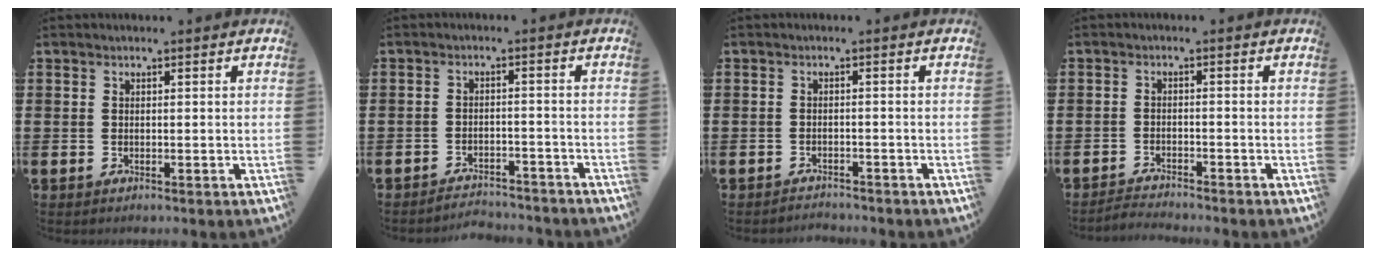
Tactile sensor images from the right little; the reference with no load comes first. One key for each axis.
{"total": 2.6, "fx": -2.6, "fy": 0.1, "fz": -0.2, "tx": -0.005, "ty": 0.005, "tz": -0.056}
{"total": 1.3, "fx": -1.3, "fy": 0.0, "fz": -0.2, "tx": -0.001, "ty": 0.005, "tz": -0.028}
{"total": 1.9, "fx": -1.8, "fy": -0.1, "fz": 0.0, "tx": -0.004, "ty": 0.003, "tz": -0.039}